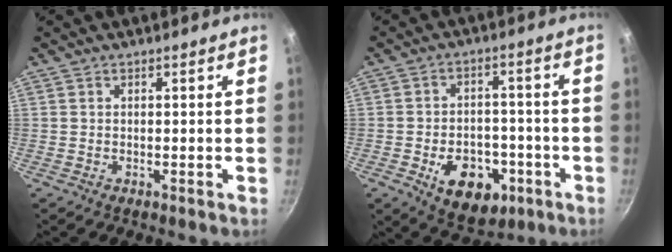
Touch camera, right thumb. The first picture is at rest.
{"total": 12.9, "force": [-4.8, 8.6, 8.2], "torque": [-0.081, 0.020, -0.060]}